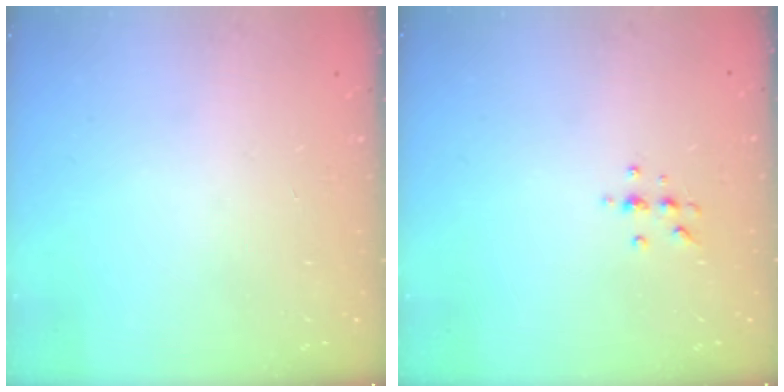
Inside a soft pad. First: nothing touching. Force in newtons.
{"total": 4.0, "press": 3.8, "slide": 1.2}